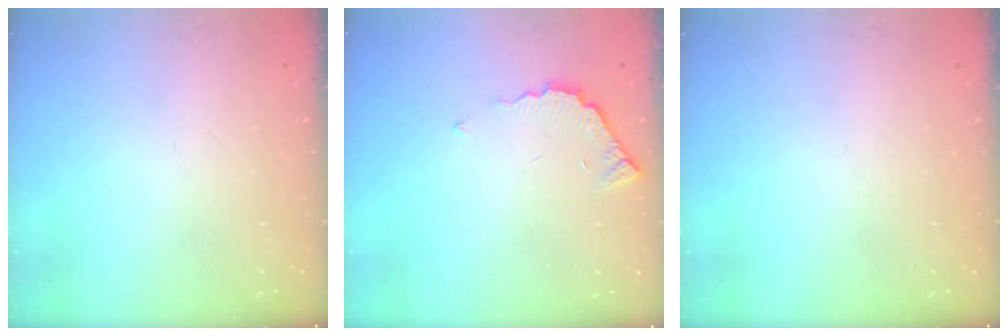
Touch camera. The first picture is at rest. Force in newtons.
{"total": 4.6, "press": 4.6, "slide": 0.4}
{"total": 0.0}